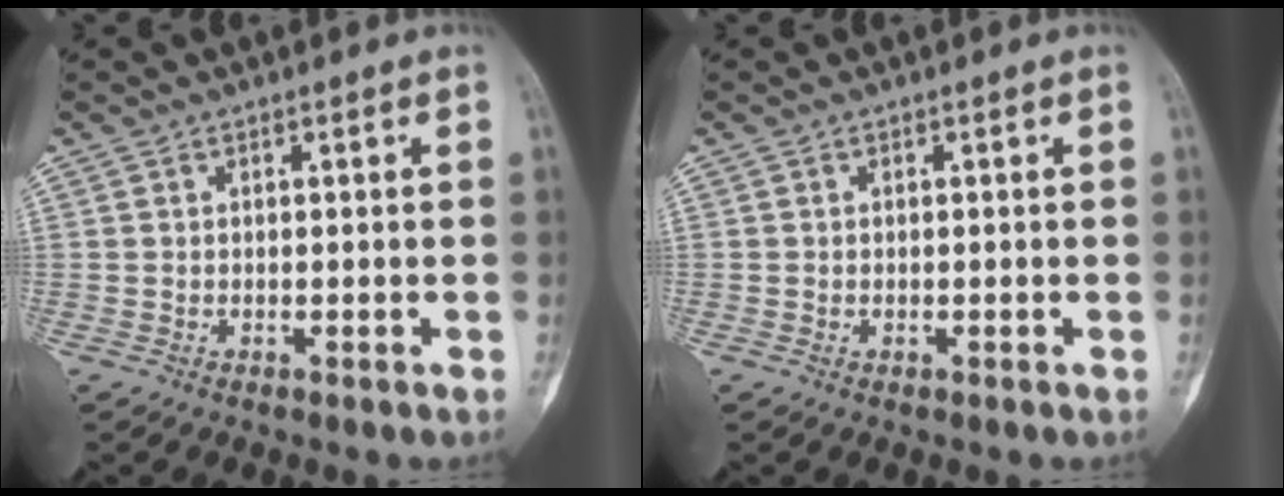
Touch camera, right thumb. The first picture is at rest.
{"total": 0.0}